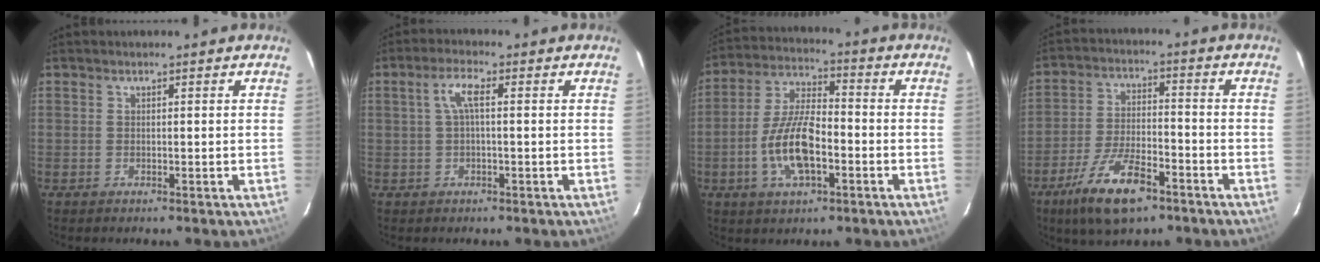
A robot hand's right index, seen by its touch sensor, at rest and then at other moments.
{"total": 3.6, "force": [0.4, 0.7, 3.5], "torque": [-0.071, 0.008, 0.008]}
{"total": 12.0, "force": [-3.9, 4.6, 10.3], "torque": [-0.215, 0.002, -0.074]}
{"total": 12.6, "force": [-7.9, 4.3, 8.8], "torque": [-0.187, -0.015, -0.143]}